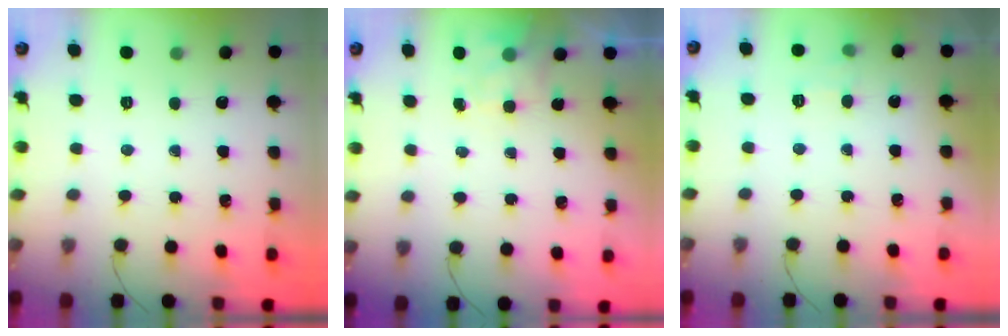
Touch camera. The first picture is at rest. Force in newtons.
{"total": 2.5, "press": 2.1, "slide": 1.4}
{"total": 4.5, "press": 4.0, "slide": 2.1}